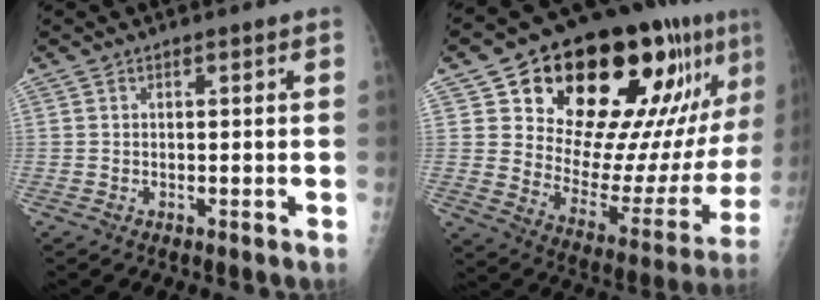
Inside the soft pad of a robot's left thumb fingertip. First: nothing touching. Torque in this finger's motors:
{"motor_torque": [0.59, 0.77, 1.38, -1.40, 0.19]}